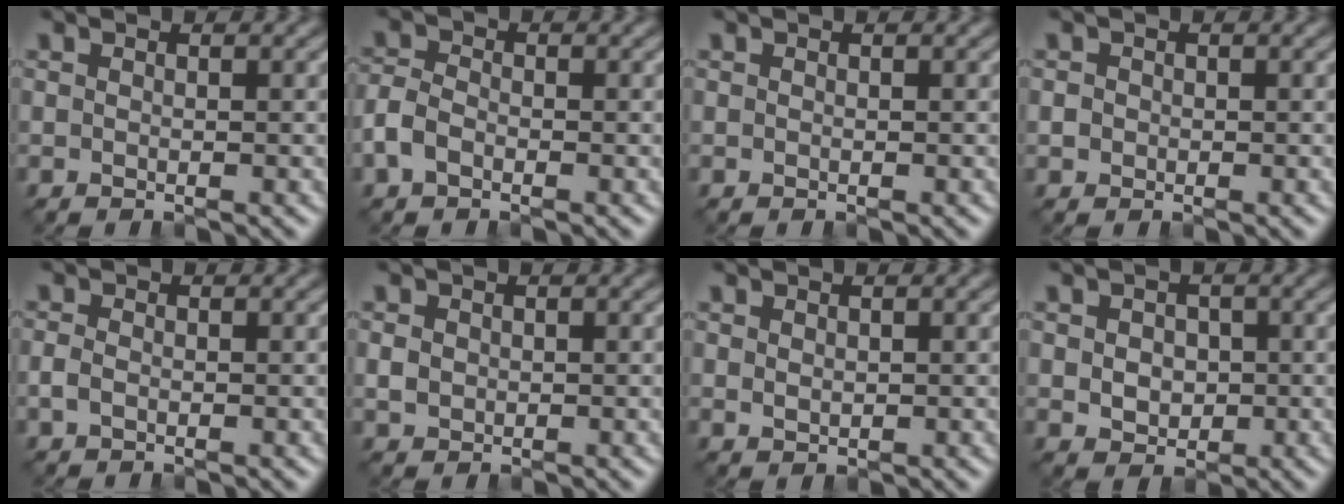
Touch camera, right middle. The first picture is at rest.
{"total": 2.4, "force": [-1.1, 1.5, 1.5], "torque": [-0.033, 0.004, -0.033]}
{"total": 0.0}
{"total": 0.8, "force": [-0.1, 0.8, 0.2], "torque": [-0.001, -0.002, -0.004]}
{"total": 1.1, "force": [-0.4, 0.7, 0.7], "torque": [-0.018, -0.001, -0.010]}
{"total": 1.4, "force": [0.1, 1.3, 0.7], "torque": [-0.014, -0.002, 0.001]}
{"total": 0.9, "force": [0.3, 0.7, 0.5], "torque": [-0.010, -0.003, 0.011]}
{"total": 3.2, "force": [0.1, 2.6, 1.9], "torque": [-0.024, -0.002, -0.003]}